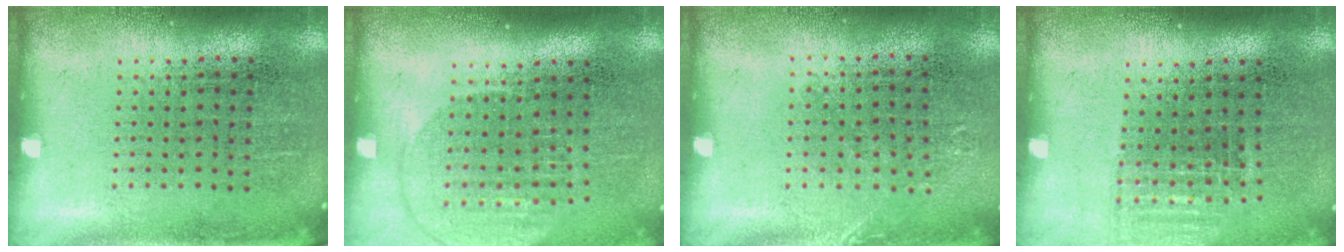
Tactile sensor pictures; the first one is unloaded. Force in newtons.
{"total": 1.8, "press": 1.5, "slide": 0.9}
{"total": 0.8, "press": 0.8, "slide": 0.2}
{"total": 1.0, "press": 0.9, "slide": 0.5}